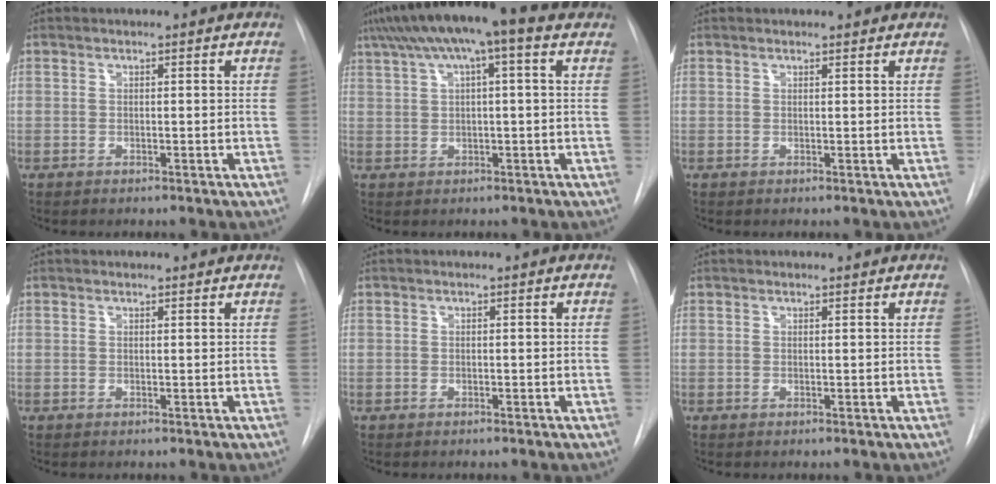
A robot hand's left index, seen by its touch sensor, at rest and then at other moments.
{"total": 12.3, "force": [7.2, 1.9, 9.7], "torque": [-0.168, 0.057, 0.109]}
{"total": 2.2, "force": [2.1, 0.5, 0.4], "torque": [-0.009, 0.019, 0.026]}
{"total": 1.5, "force": [1.5, 0.4, 0.2], "torque": [-0.010, 0.011, 0.019]}
{"total": 0.0}
{"total": 1.4, "force": [1.3, 0.2, 0.2], "torque": [-0.009, 0.011, 0.018]}